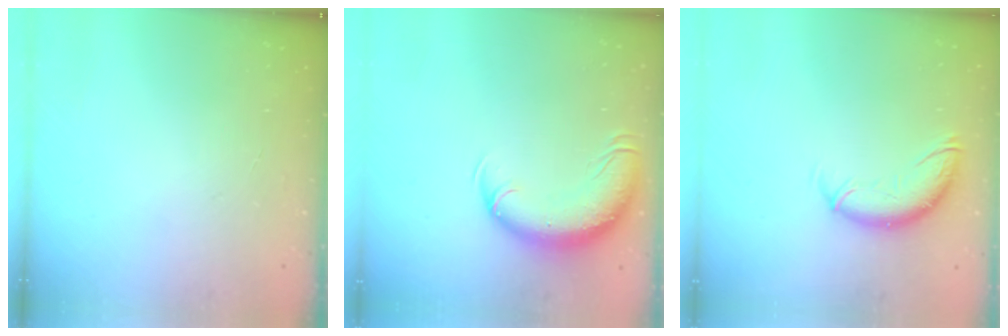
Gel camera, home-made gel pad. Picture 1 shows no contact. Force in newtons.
{"total": 10.6, "press": 10.3, "slide": 2.5}
{"total": 10.7, "press": 10.6, "slide": 1.5}